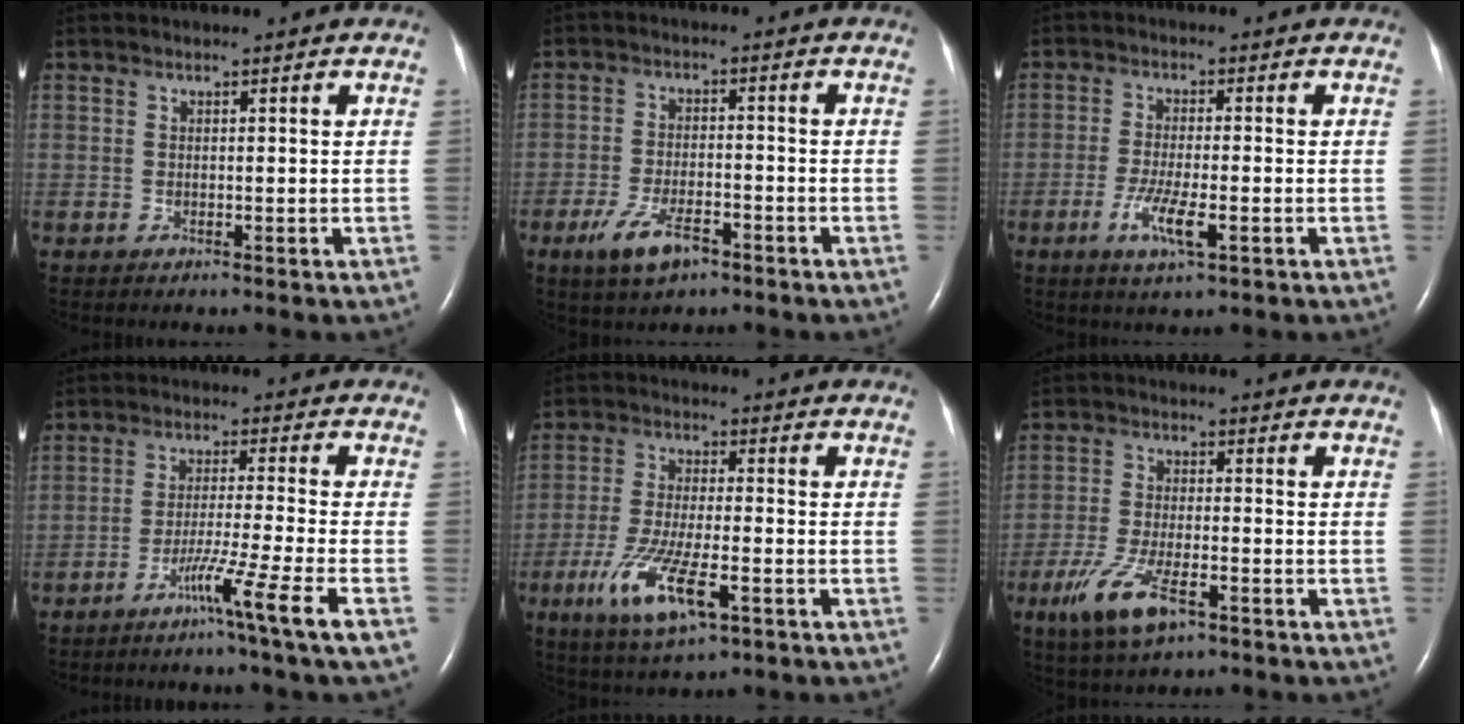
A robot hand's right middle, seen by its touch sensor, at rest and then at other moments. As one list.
[{"total": 6.4, "force": [-3.8, 2.4, 4.6], "torque": [-0.098, -0.006, -0.065]}, {"total": 5.4, "force": [-2.2, 0.8, 4.8], "torque": [-0.102, -0.009, -0.039]}, {"total": 7.2, "force": [-4.2, -2.6, 5.2], "torque": [-0.089, -0.018, -0.081]}, {"total": 10.5, "force": [-4.7, 2.4, 9.1], "torque": [-0.187, -0.020, -0.079]}, {"total": 8.3, "force": [-4.5, 2.4, 6.5], "torque": [-0.139, -0.016, -0.080]}]